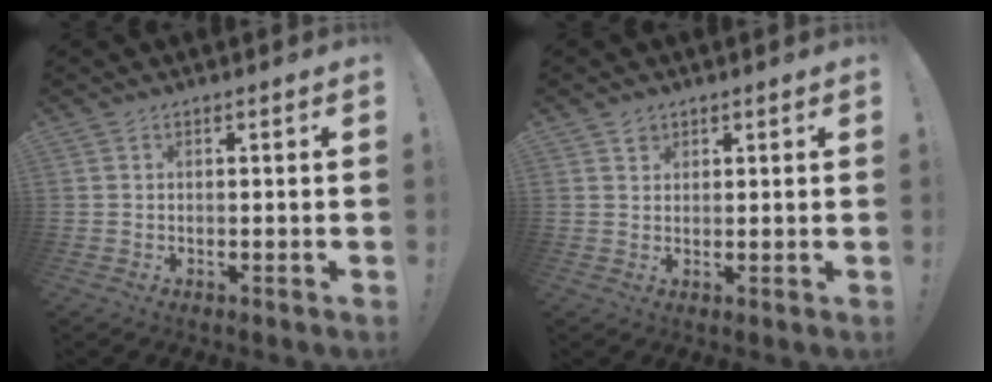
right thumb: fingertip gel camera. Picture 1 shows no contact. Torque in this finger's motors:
{"motor_torque": [0.03, 0.47, 0.15, -0.03, -0.02]}